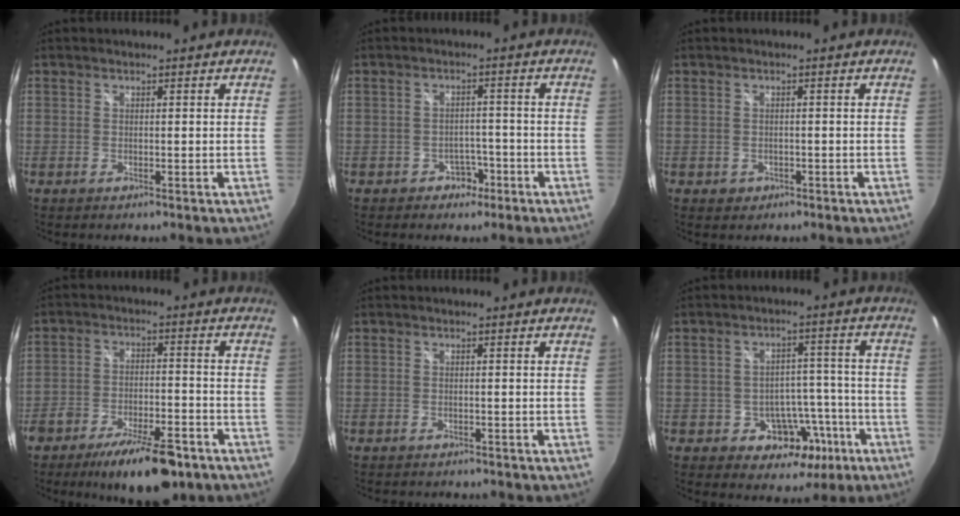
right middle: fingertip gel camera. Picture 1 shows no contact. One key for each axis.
{"total": 3.7, "fx": -2.3, "fy": 2.8, "fz": 0.9, "tx": -0.018, "ty": 0.011, "tz": -0.028}
{"total": 1.8, "fx": -0.7, "fy": 1.6, "fz": 0.6, "tx": -0.012, "ty": -0.002, "tz": -0.007}
{"total": 14.0, "fx": -10.0, "fy": 4.6, "fz": 8.7, "tx": -0.159, "ty": -0.013, "tz": -0.150}
{"total": 2.4, "fx": -2.2, "fy": 0.7, "fz": 0.6, "tx": -0.012, "ty": -0.010, "tz": -0.032}
{"total": 9.0, "fx": -4.4, "fy": 6.8, "fz": 3.8, "tx": -0.058, "ty": 0.032, "tz": -0.042}